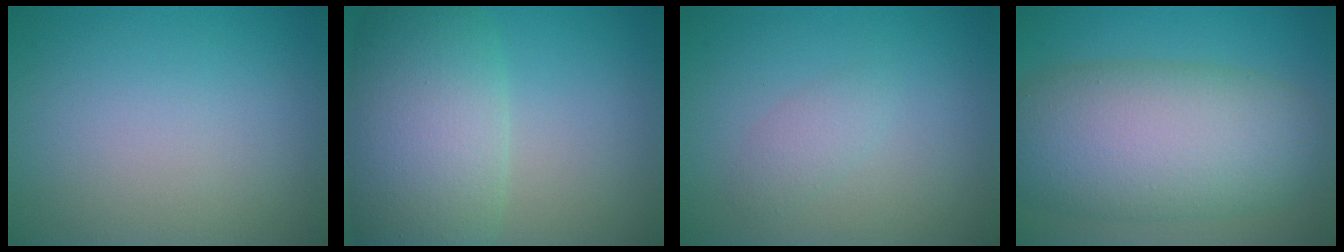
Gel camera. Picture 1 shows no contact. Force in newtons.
{"total": 9.6, "press": 9.6, "slide": 0.5}
{"total": 1.3, "press": 1.3, "slide": 0.1}
{"total": 10.8, "press": 10.8, "slide": 0.7}